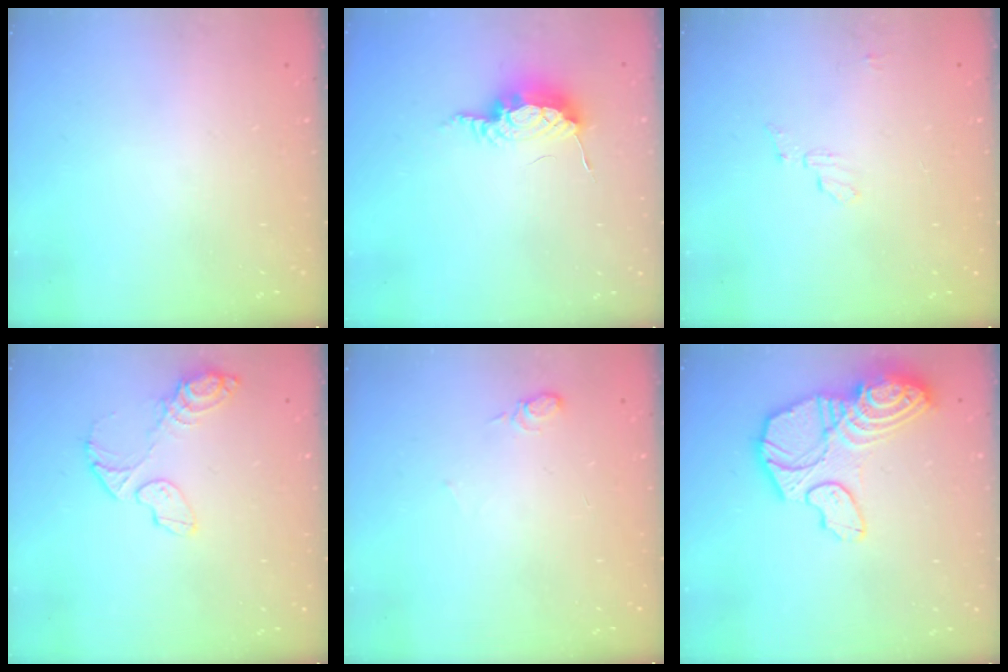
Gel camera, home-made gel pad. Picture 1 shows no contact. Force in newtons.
{"total": 8.6, "press": 8.5, "slide": 0.7}
{"total": 4.6, "press": 4.6, "slide": 0.4}
{"total": 9.5, "press": 9.3, "slide": 1.9}
{"total": 5.6, "press": 5.5, "slide": 1.4}
{"total": 19.7, "press": 19.7, "slide": 1.8}